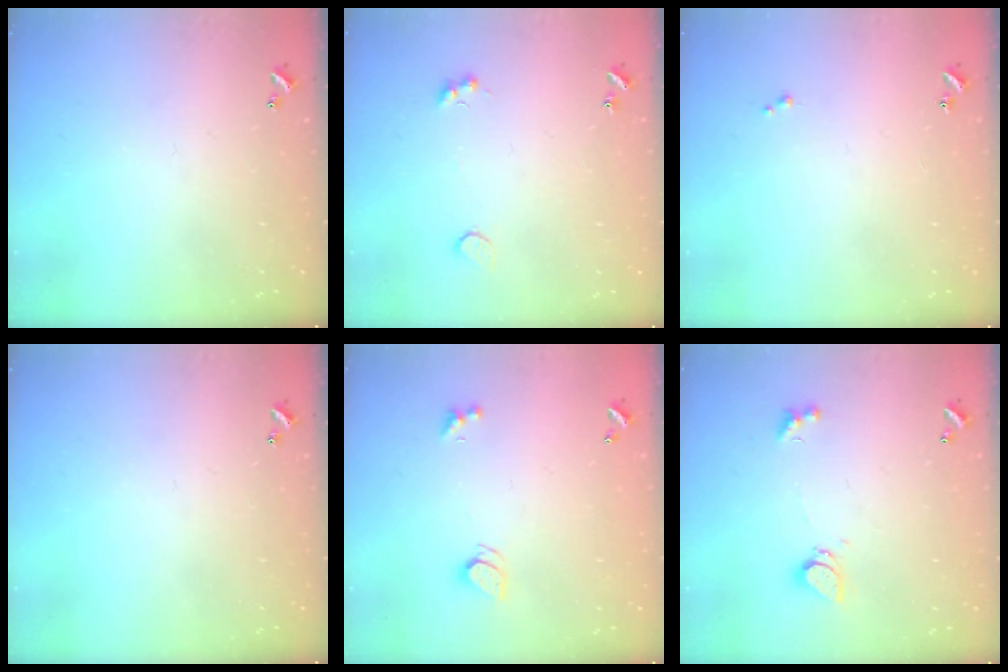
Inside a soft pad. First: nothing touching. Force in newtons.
{"total": 1.8, "press": 1.5, "slide": 1.0}
{"total": 0.0}
{"total": 0.0}
{"total": 2.1, "press": 2.1, "slide": 0.3}
{"total": 1.3, "press": 1.2, "slide": 0.4}